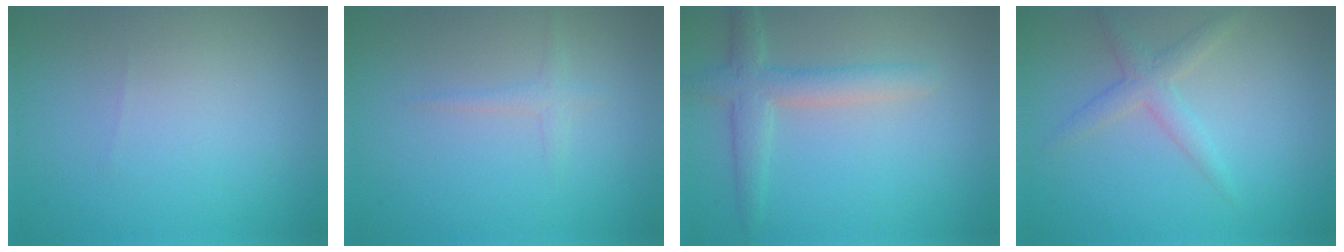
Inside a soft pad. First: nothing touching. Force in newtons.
{"total": 1.1, "press": 1.1, "slide": 0.1}
{"total": 3.4, "press": 3.4, "slide": 0.3}
{"total": 2.2, "press": 2.2, "slide": 0.1}